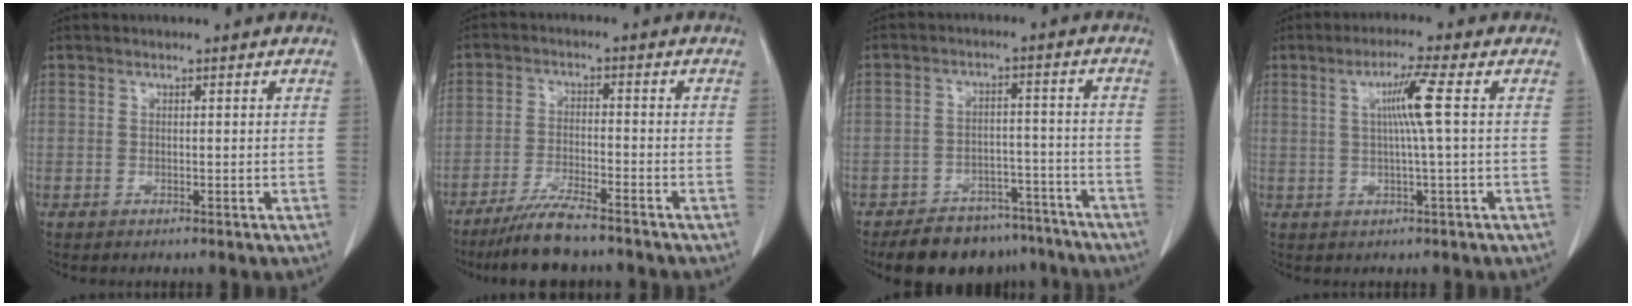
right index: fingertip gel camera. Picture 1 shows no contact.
{"total": 7.9, "force": [-6.7, 0.6, 4.2], "torque": [-0.073, -0.020, -0.116]}
{"total": 12.3, "force": [-10.3, 6.1, 3.1], "torque": [-0.021, 0.024, -0.138]}
{"total": 5.5, "force": [1.0, -1.2, 5.3], "torque": [-0.096, 0.004, 0.018]}